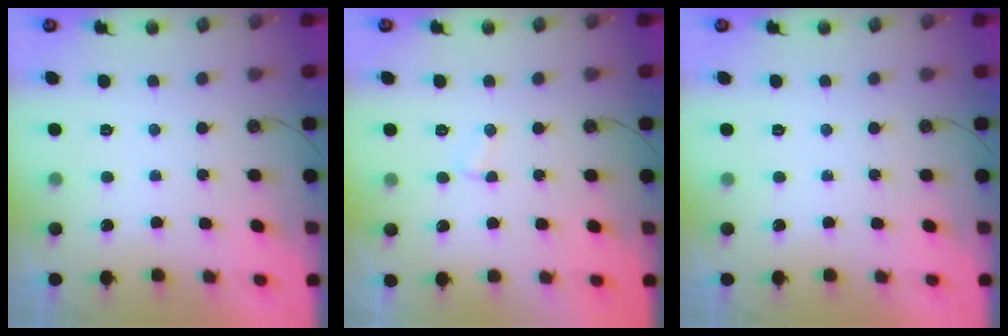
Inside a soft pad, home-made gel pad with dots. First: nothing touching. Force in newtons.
{"total": 2.8, "press": 2.8, "slide": 0.3}
{"total": 0.0}